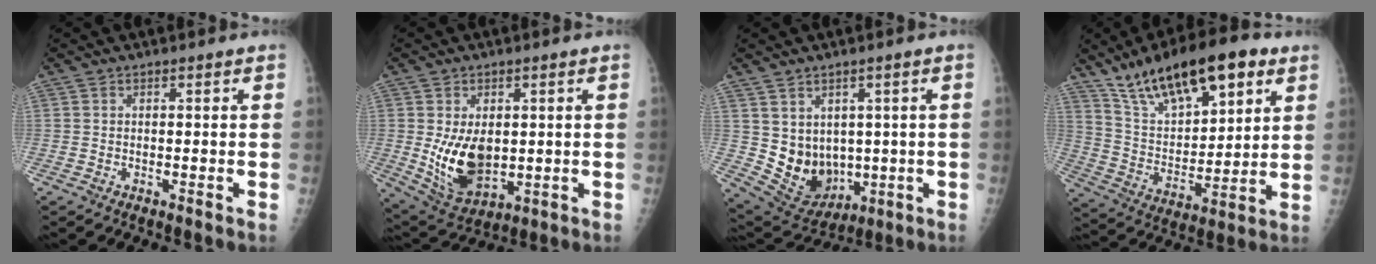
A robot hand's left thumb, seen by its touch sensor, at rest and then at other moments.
{"total": 11.4, "force": [0.0, 7.2, 8.8], "torque": [-0.136, -0.016, 0.023]}
{"total": 10.2, "force": [0.6, 8.5, 5.7], "torque": [-0.062, -0.016, 0.046]}
{"total": 21.4, "force": [12.9, 8.7, 14.6], "torque": [-0.208, -0.041, 0.230]}